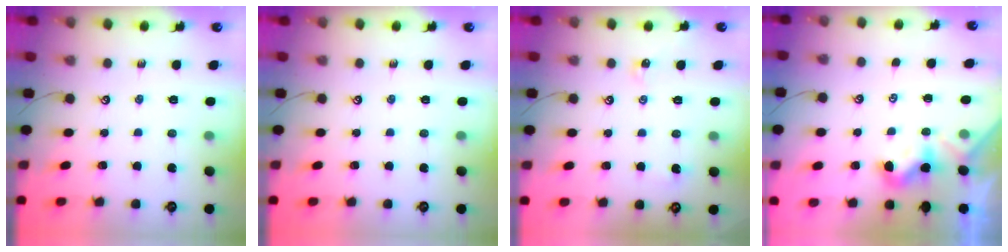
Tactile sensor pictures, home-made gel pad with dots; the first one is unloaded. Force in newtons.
{"total": 0.0}
{"total": 3.2, "press": 3.1, "slide": 0.5}
{"total": 0.0}